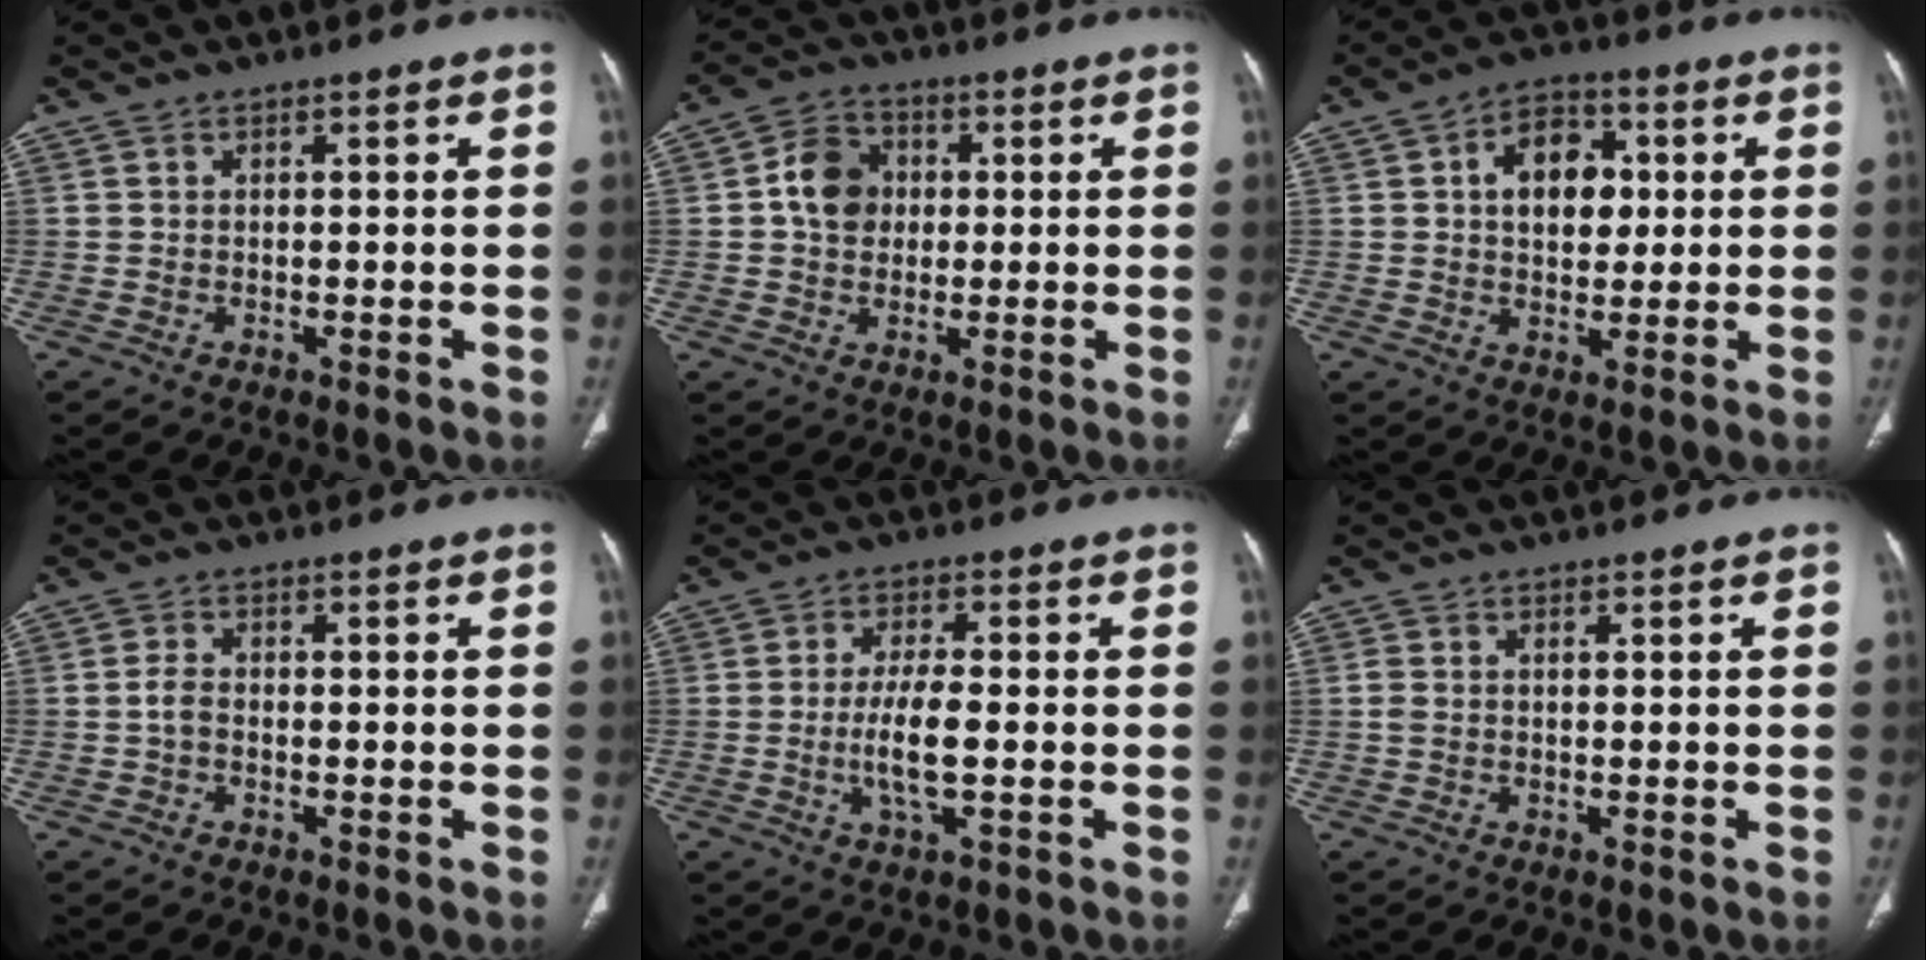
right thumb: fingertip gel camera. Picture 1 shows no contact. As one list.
[{"total": 7.8, "force": [0.8, 6.5, 4.3], "torque": [-0.055, 0.011, 0.007]}, {"total": 10.4, "force": [2.0, 7.3, 7.2], "torque": [-0.074, 0.008, 0.026]}, {"total": 2.0, "force": [-0.5, 1.3, 1.5], "torque": [-0.025, 0.007, -0.013]}, {"total": 6.6, "force": [-1.1, 1.9, 6.2], "torque": [-0.130, -0.003, -0.023]}, {"total": 1.3, "force": [-0.1, 0.9, 1.0], "torque": [-0.035, 0.007, -0.001]}]